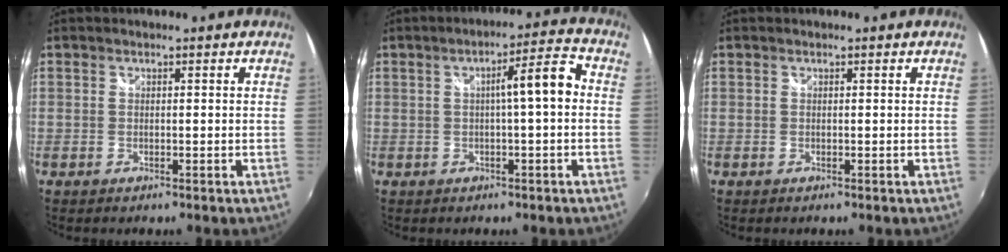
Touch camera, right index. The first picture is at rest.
{"total": 6.6, "force": [0.0, 0.3, 6.6], "torque": [-0.093, 0.023, 0.009]}
{"total": 0.0}